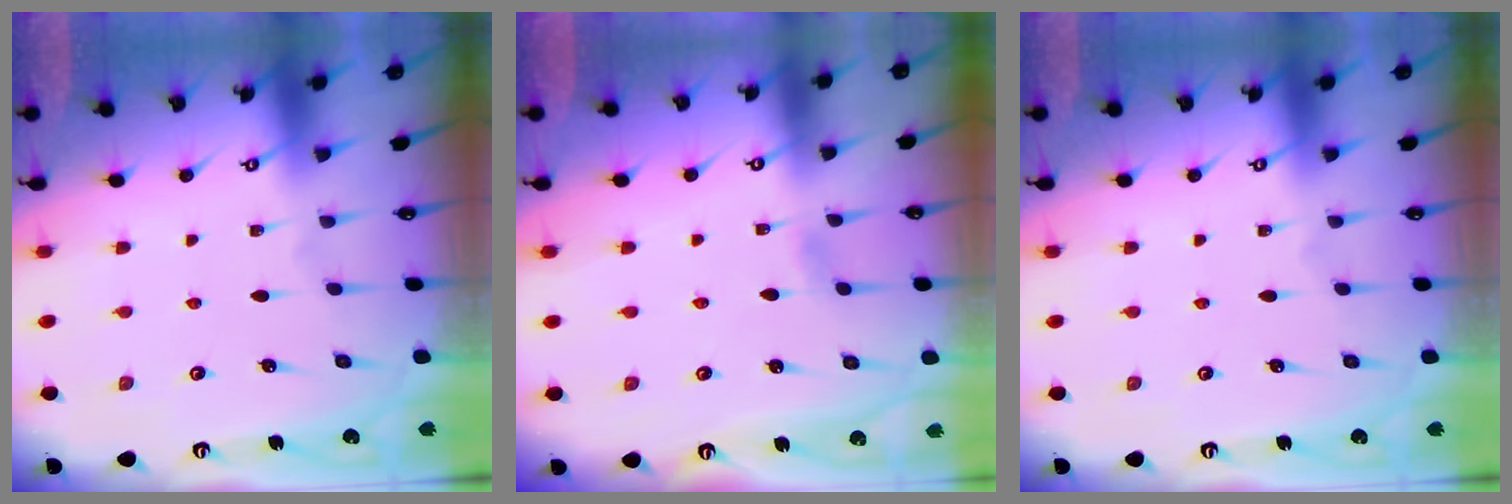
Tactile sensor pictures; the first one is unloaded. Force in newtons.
{"total": 2.3, "press": 2.3, "slide": 0.3}
{"total": 0.0}